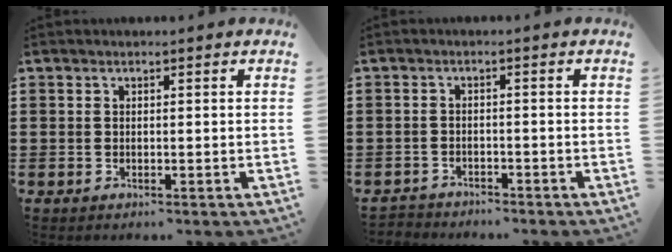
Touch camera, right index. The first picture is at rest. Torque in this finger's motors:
{"motor_torque": [-0.19, -0.05, -0.51, -0.21]}